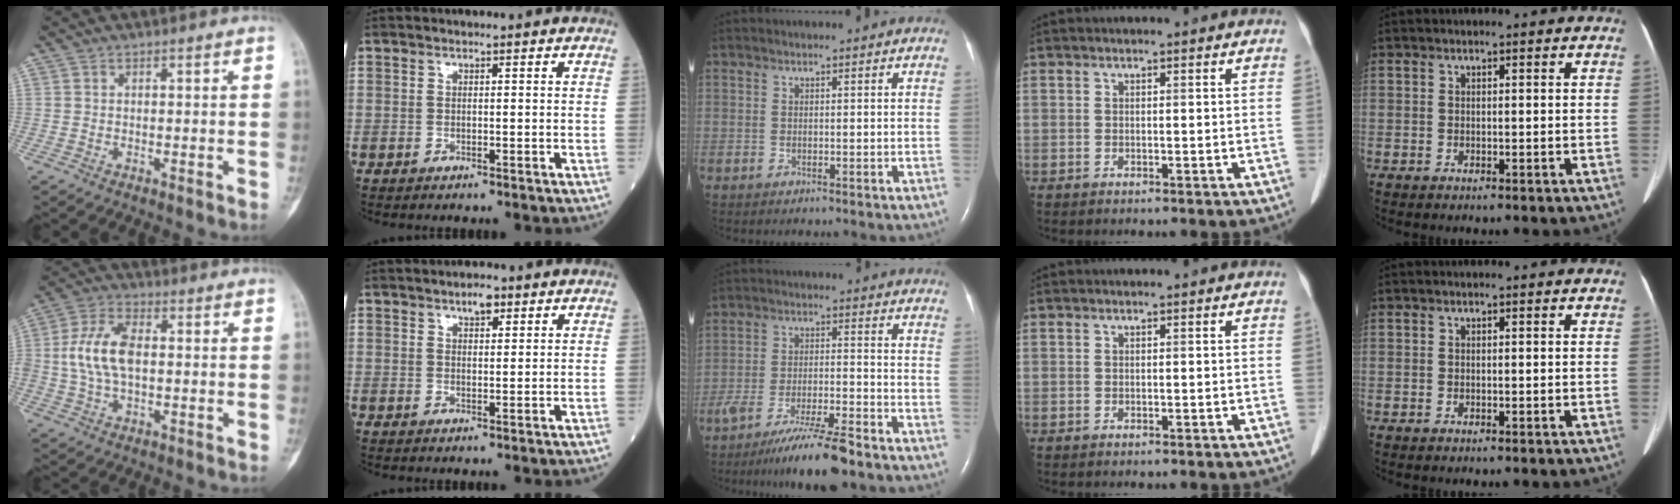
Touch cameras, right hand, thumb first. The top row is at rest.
{"thumb": {"total": 10.5, "force": [0.2, 5.9, 8.6], "torque": [-0.173, 0.018, 0.000]}, "index": {"total": 2.5, "force": [1.6, 1.0, 1.7], "torque": [-0.028, 0.002, 0.025]}, "middle": {"total": 10.1, "force": [-7.9, 0.5, 6.3], "torque": [-0.102, -0.025, -0.133]}}